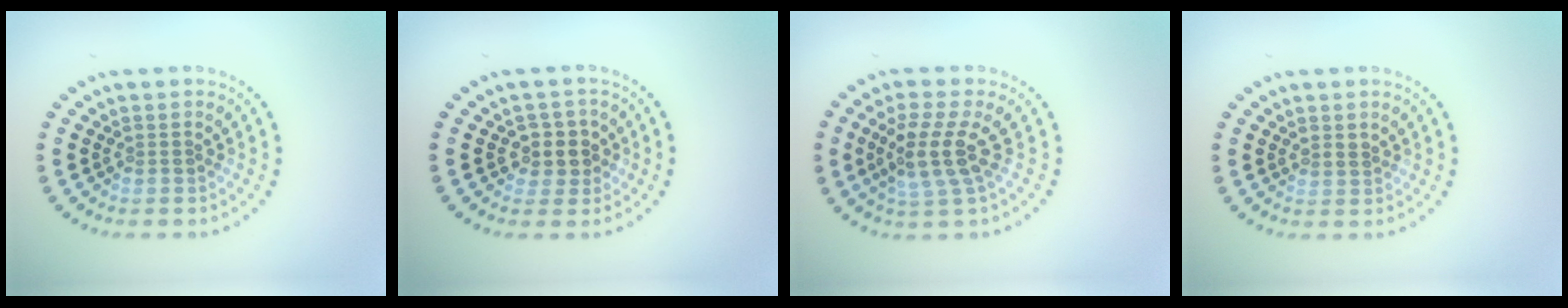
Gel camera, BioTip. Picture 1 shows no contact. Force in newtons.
{"total": 2.6, "press": 2.4, "slide": 1.1}
{"total": 3.9, "press": 3.3, "slide": 2.1}
{"total": 0.6, "press": 0.3, "slide": 0.5}